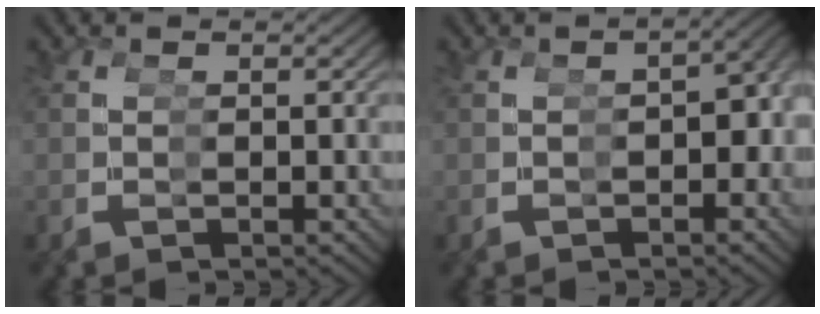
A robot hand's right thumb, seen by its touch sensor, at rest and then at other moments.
{"total": 5.1, "force": [-0.8, 2.9, 4.1], "torque": [-0.045, 0.001, -0.009]}